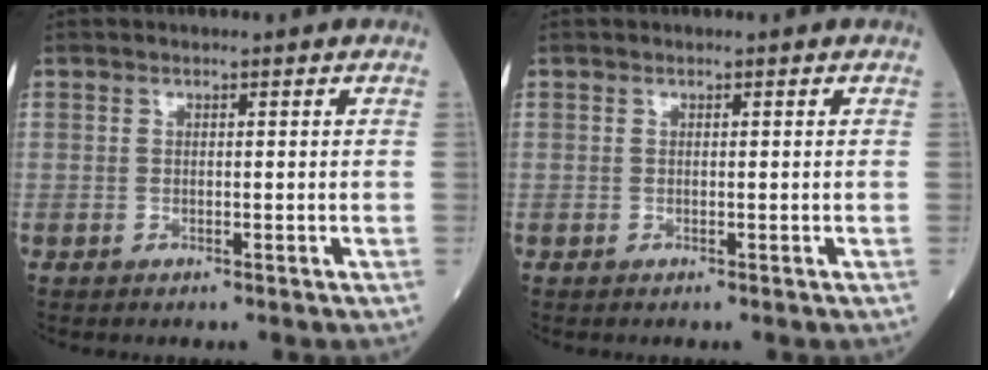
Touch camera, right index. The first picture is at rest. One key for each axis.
{"total": 0.0}